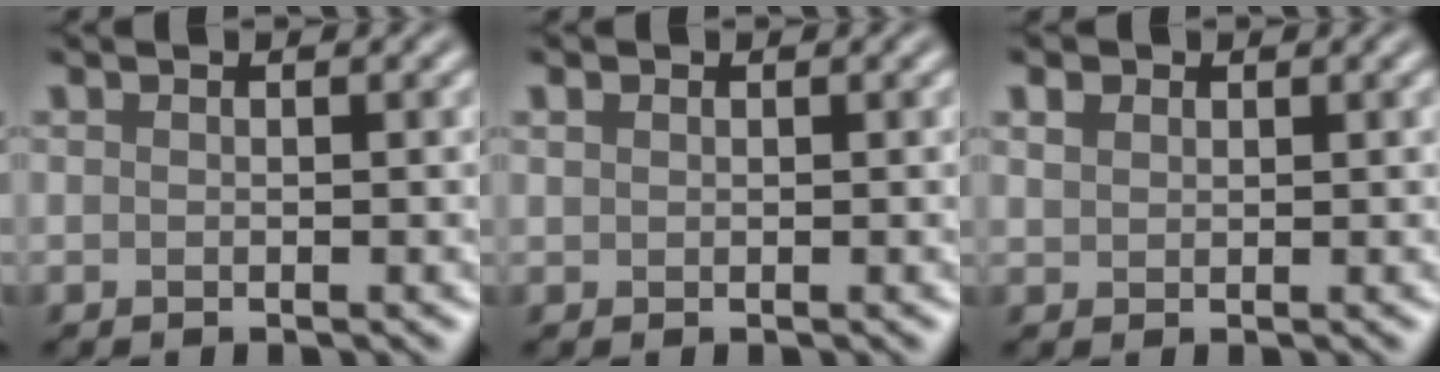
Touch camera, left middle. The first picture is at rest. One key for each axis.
{"total": 0.6, "fx": 0.4, "fy": 0.4, "fz": 0.2, "tx": -0.002, "ty": 0.001, "tz": 0.007}
{"total": 1.2, "fx": 0.8, "fy": 0.9, "fz": 0.4, "tx": -0.009, "ty": 0.004, "tz": 0.013}